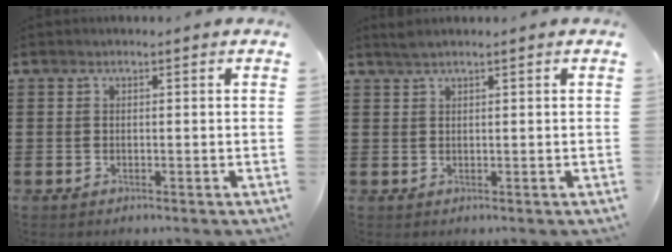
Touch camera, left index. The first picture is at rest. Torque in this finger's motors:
{"motor_torque": [0.01, -0.01, 0.00, 0.01]}